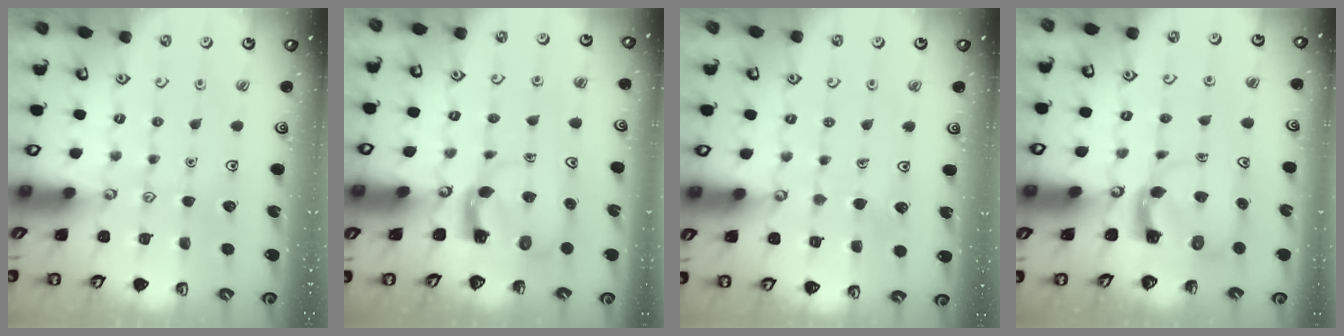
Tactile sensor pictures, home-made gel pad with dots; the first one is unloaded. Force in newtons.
{"total": 3.8, "press": 3.7, "slide": 0.6}
{"total": 3.5, "press": 3.5, "slide": 0.2}
{"total": 3.5, "press": 3.5, "slide": 0.4}